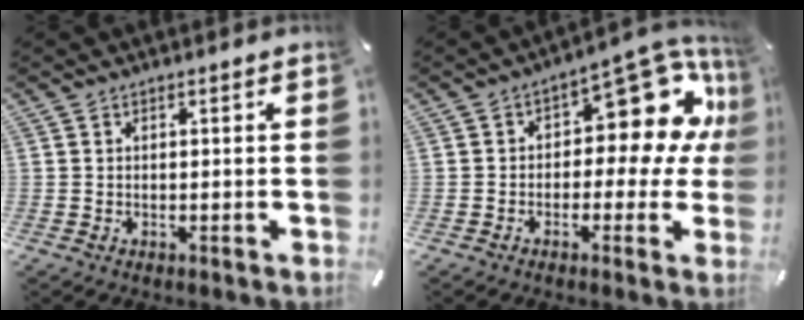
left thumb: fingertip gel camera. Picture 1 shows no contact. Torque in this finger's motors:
{"motor_torque": [2.01, 2.02, 0.21, -0.25, 0.04]}